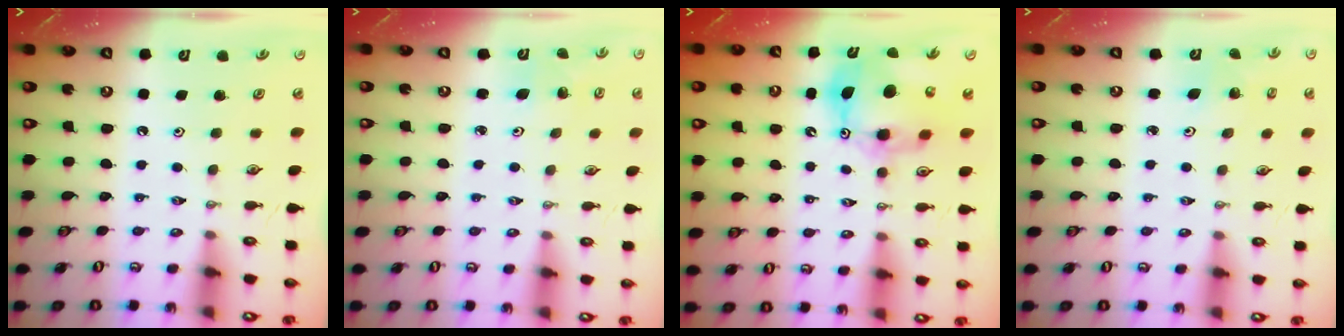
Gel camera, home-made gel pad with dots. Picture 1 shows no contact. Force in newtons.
{"total": 2.0, "press": 2.0, "slide": 0.2}
{"total": 12.4, "press": 12.3, "slide": 1.3}
{"total": 2.3, "press": 2.3, "slide": 0.2}